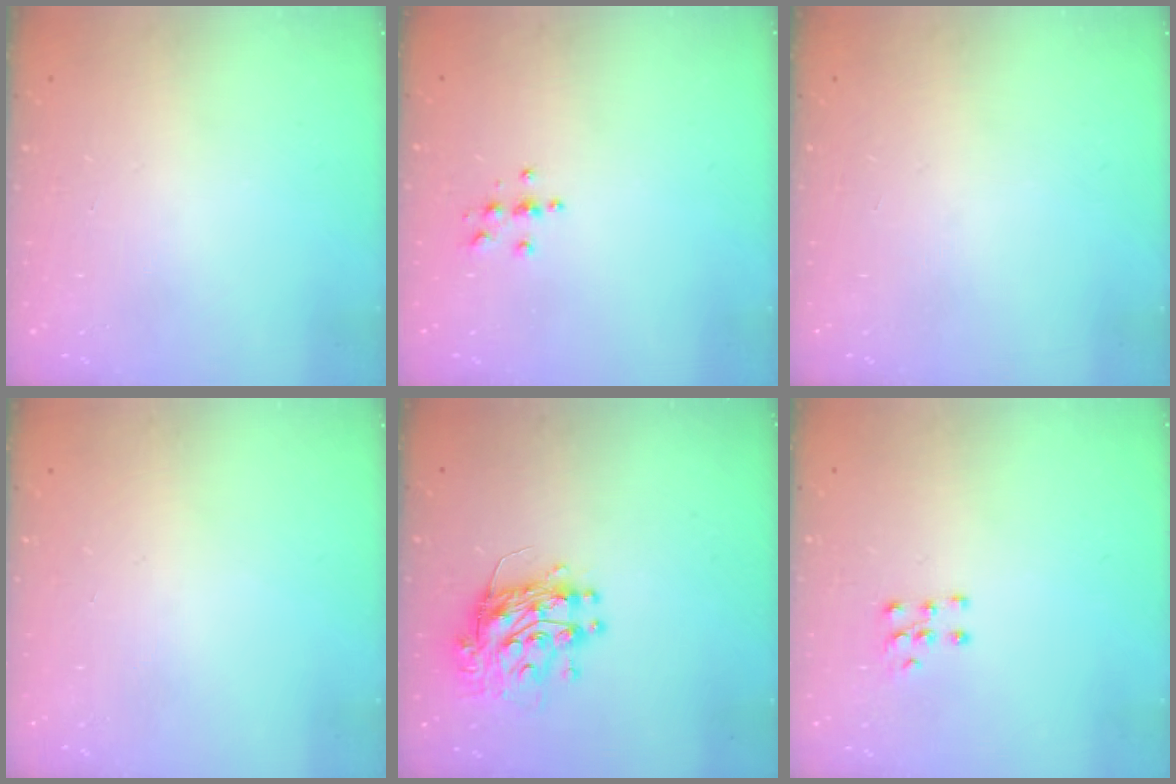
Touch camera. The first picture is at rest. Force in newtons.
{"total": 3.9, "press": 3.9, "slide": 0.4}
{"total": 0.0}
{"total": 0.0}
{"total": 12.9, "press": 12.9, "slide": 1.1}
{"total": 5.0, "press": 5.0, "slide": 0.6}